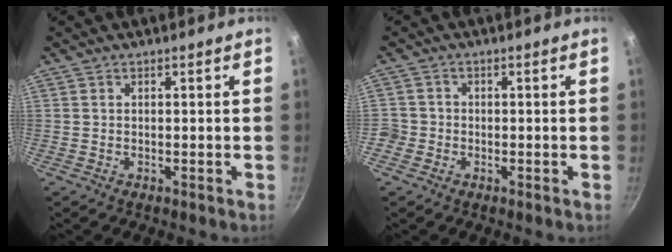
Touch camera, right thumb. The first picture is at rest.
{"total": 2.8, "force": [-1.1, 2.5, 0.5], "torque": [0.002, 0.014, -0.023]}